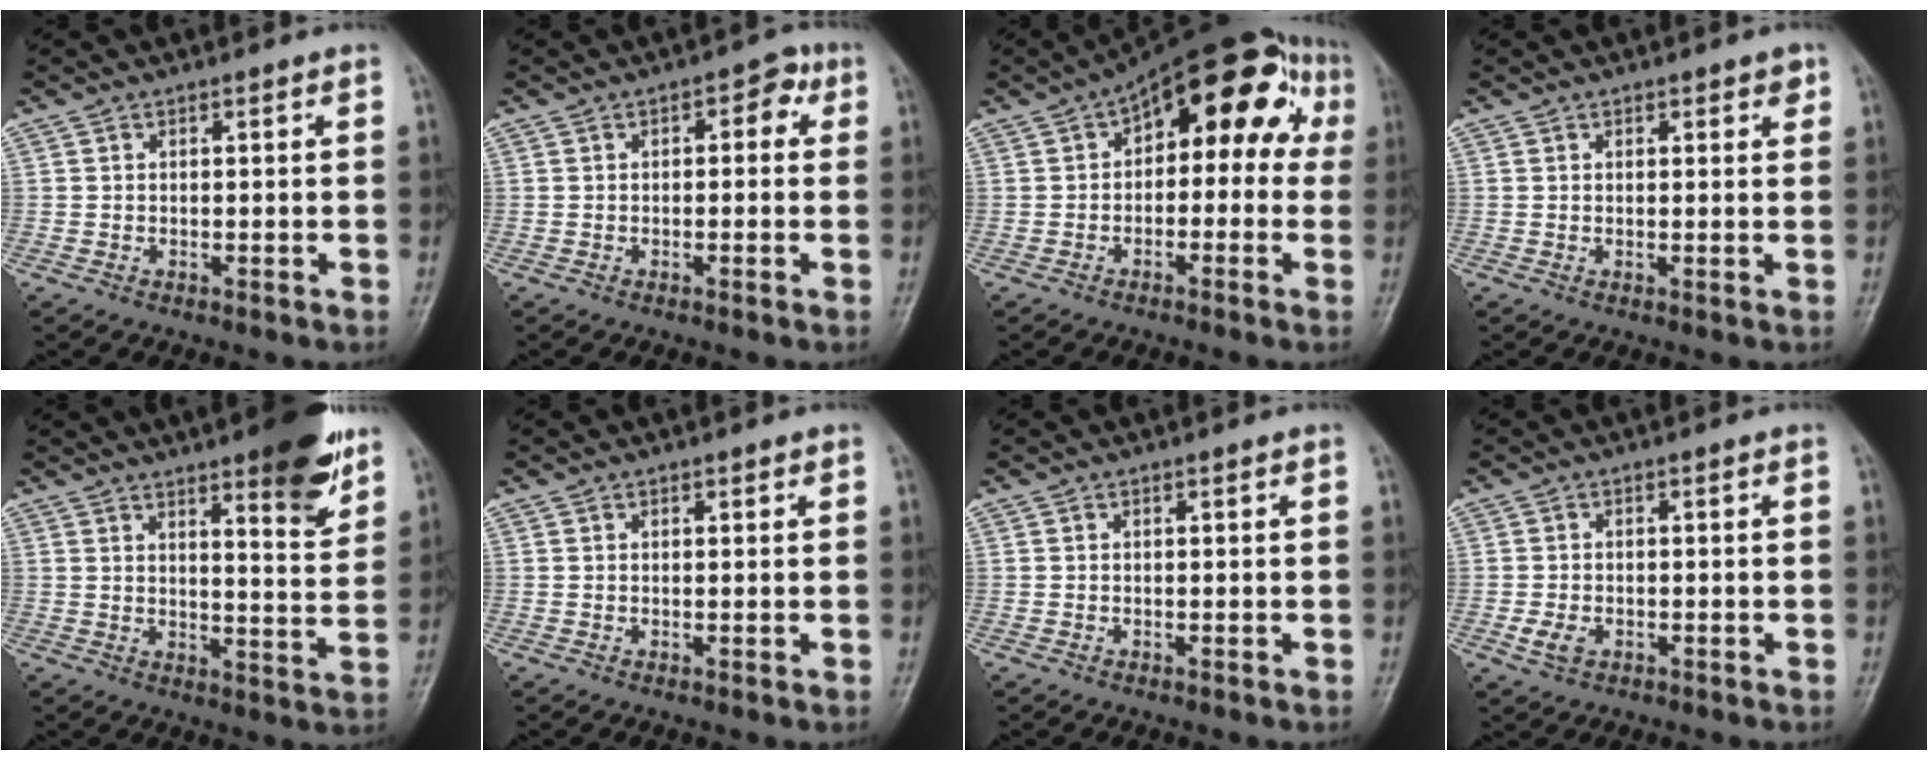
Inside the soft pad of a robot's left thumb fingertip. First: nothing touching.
{"total": 3.9, "force": [0.8, 2.3, 3.1], "torque": [-0.015, 0.013, -0.002]}
{"total": 16.5, "force": [3.2, 9.1, 13.4], "torque": [-0.132, 0.053, 0.029]}
{"total": 2.1, "force": [1.2, 1.1, 1.4], "torque": [-0.003, -0.004, 0.014]}
{"total": 12.1, "force": [7.6, 2.9, 8.9], "torque": [-0.093, -0.044, 0.102]}
{"total": 0.8, "force": [0.4, 0.5, 0.4], "torque": [0.000, -0.001, 0.003]}
{"total": 0.0}
{"total": 3.0, "force": [-1.1, 2.1, 1.8], "torque": [-0.035, -0.001, -0.019]}